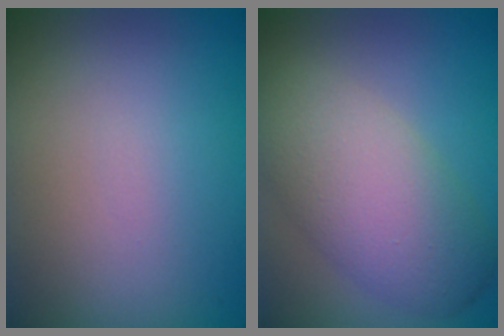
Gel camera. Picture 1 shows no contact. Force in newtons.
{"total": 7.1, "press": 7.1, "slide": 0.6}